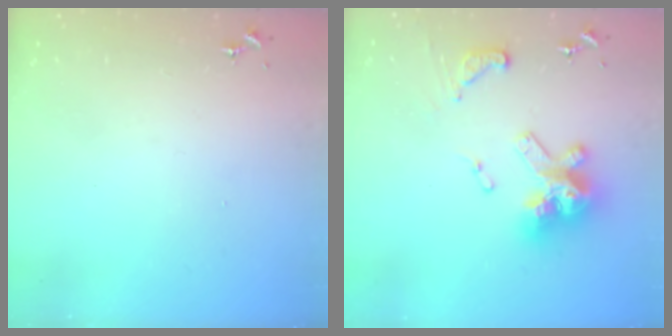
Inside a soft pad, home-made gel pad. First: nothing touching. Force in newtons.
{"total": 18.4, "press": 18.3, "slide": 1.8}